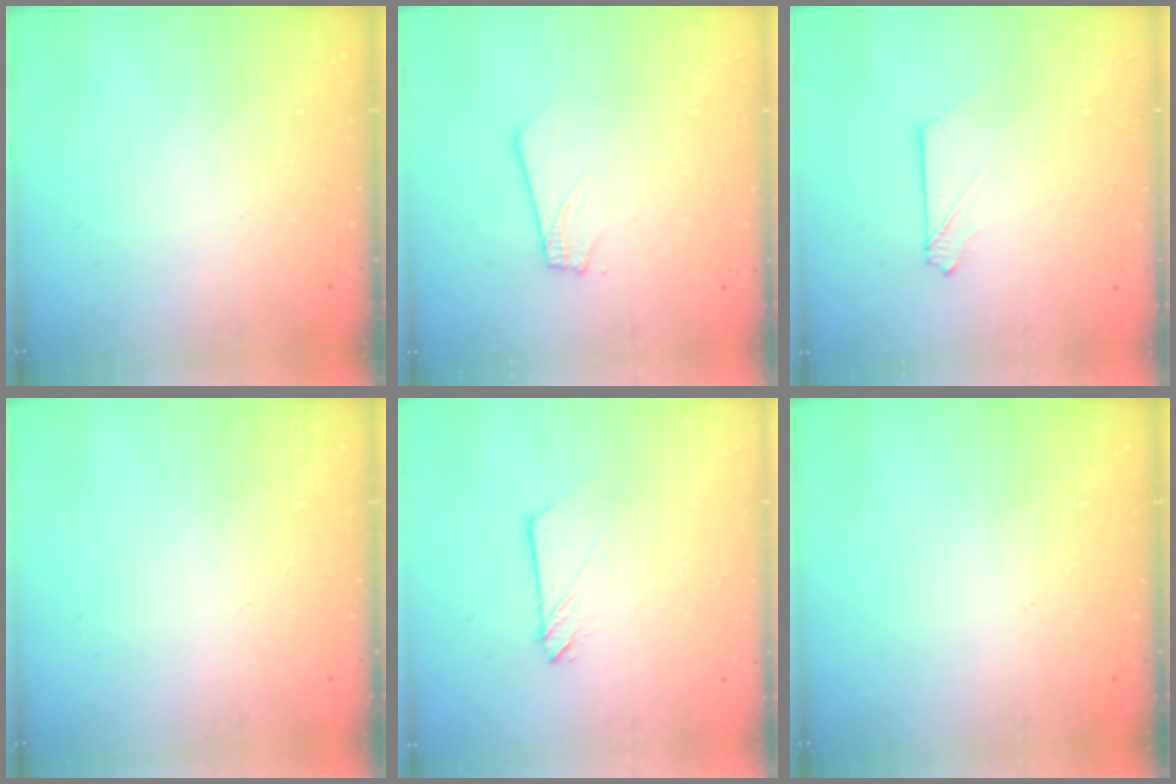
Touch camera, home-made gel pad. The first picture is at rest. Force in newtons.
{"total": 1.8, "press": 1.8, "slide": 0.1}
{"total": 2.6, "press": 2.6, "slide": 0.3}
{"total": 0.0}
{"total": 2.4, "press": 2.4, "slide": 0.2}
{"total": 0.0}